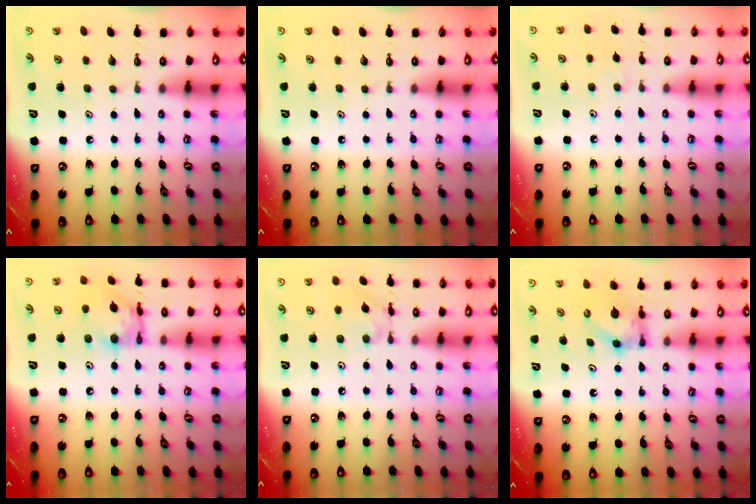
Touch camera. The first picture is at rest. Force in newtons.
{"total": 0.0}
{"total": 4.5, "press": 4.4, "slide": 0.8}
{"total": 13.1, "press": 13.0, "slide": 1.0}
{"total": 8.5, "press": 8.5, "slide": 0.5}
{"total": 6.0, "press": 6.0, "slide": 0.2}